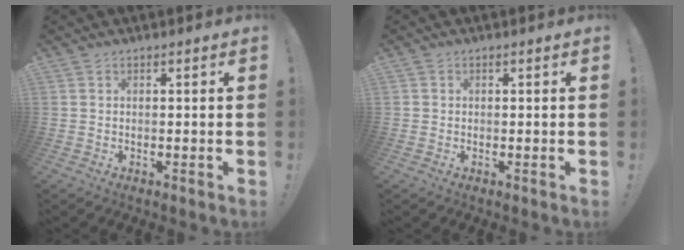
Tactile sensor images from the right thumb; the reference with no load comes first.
{"total": 0.8, "force": [0.2, 0.8, 0.1], "torque": [-0.005, 0.004, 0.004]}